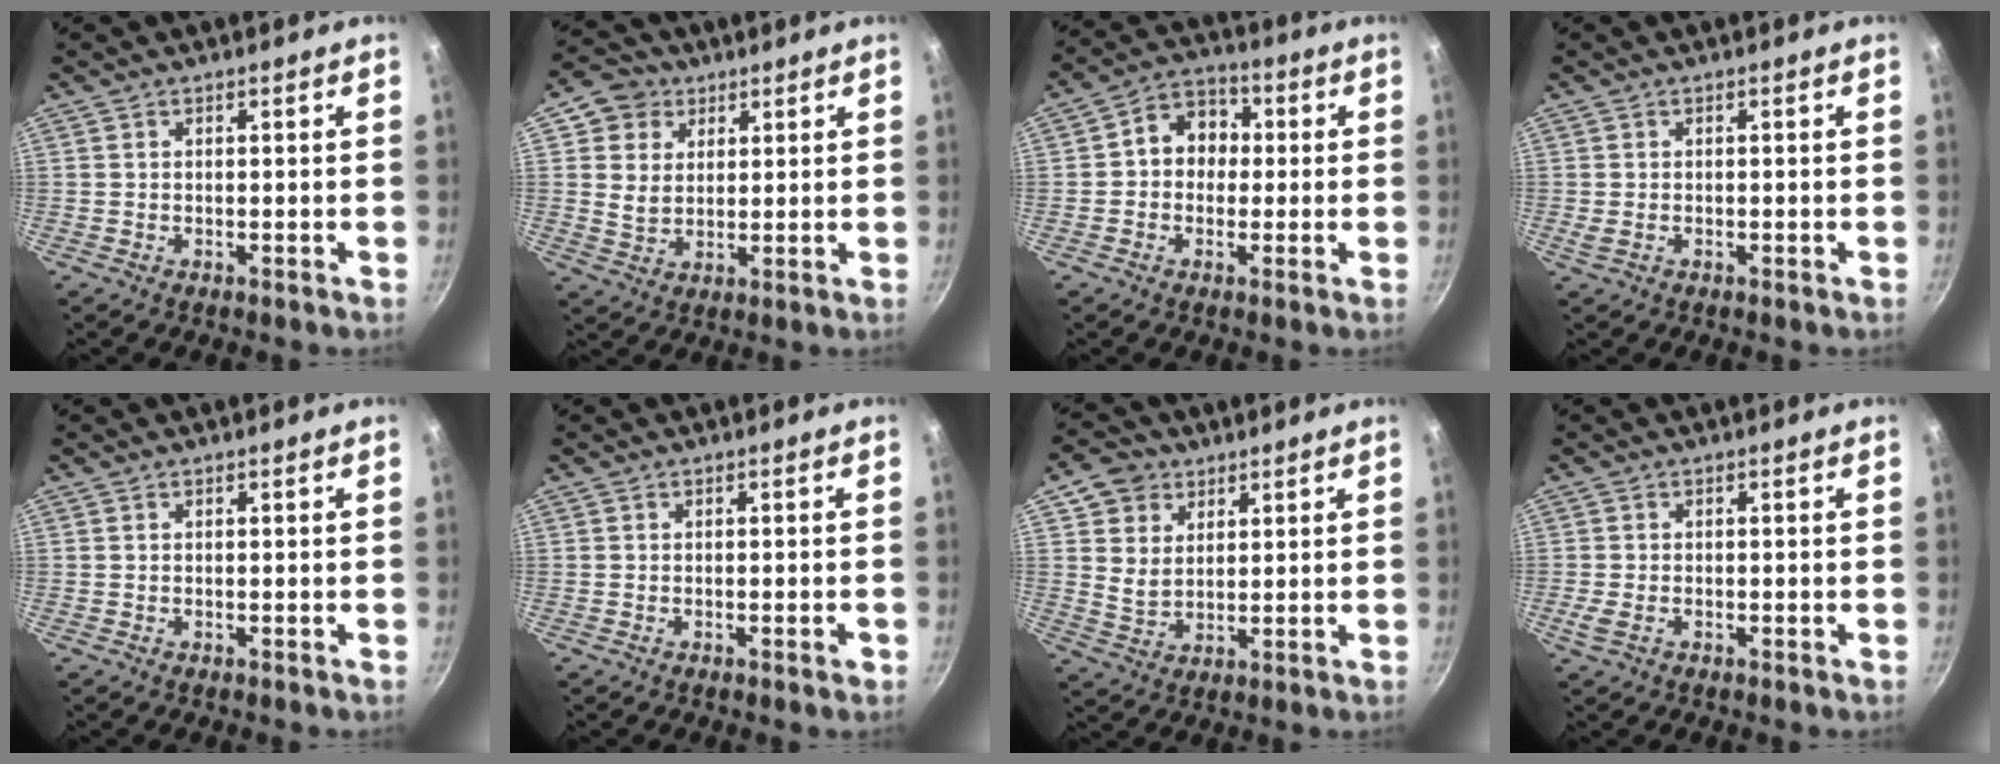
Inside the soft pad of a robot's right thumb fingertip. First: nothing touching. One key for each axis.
{"total": 7.4, "fx": 3.3, "fy": 6.2, "fz": 2.4, "tx": -0.006, "ty": -0.007, "tz": 0.054}
{"total": 8.3, "fx": 0.3, "fy": 7.0, "fz": 4.5, "tx": -0.026, "ty": 0.022, "tz": -0.012}
{"total": 1.4, "fx": -0.3, "fy": 0.9, "fz": 0.9, "tx": -0.018, "ty": -0.001, "tz": -0.004}
{"total": 0.0}
{"total": 1.2, "fx": -0.6, "fy": 0.3, "fz": 1.0, "tx": -0.017, "ty": 0.004, "tz": -0.009}
{"total": 7.3, "fx": 3.5, "fy": 5.9, "fz": 2.6, "tx": -0.014, "ty": -0.013, "tz": 0.066}
{"total": 2.3, "fx": -0.8, "fy": 1.5, "fz": 1.6, "tx": -0.037, "ty": -0.001, "tz": -0.017}